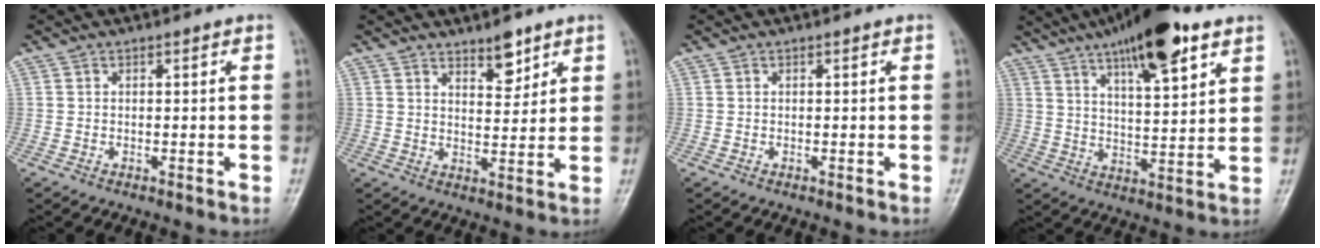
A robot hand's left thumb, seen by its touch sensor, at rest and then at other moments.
{"total": 4.0, "force": [3.3, 1.6, 1.4], "torque": [-0.003, -0.029, 0.056]}
{"total": 0.0}
{"total": 17.2, "force": [10.2, 5.1, 12.9], "torque": [-0.179, -0.035, 0.163]}